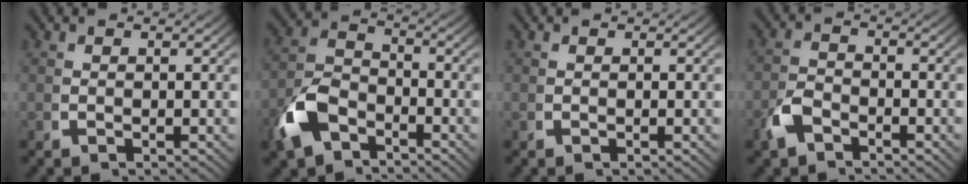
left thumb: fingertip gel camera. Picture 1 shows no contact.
{"total": 6.6, "force": [-3.2, 4.5, 3.7], "torque": [-0.085, -0.019, -0.051]}
{"total": 0.0}
{"total": 2.8, "force": [-1.9, 1.6, 1.4], "torque": [-0.036, -0.008, -0.034]}